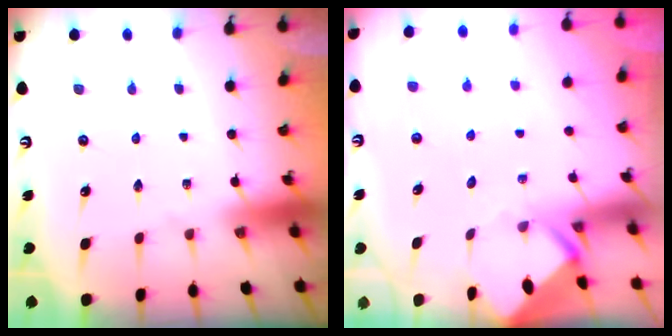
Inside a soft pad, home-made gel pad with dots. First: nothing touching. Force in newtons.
{"total": 3.4, "press": 3.4, "slide": 0.3}